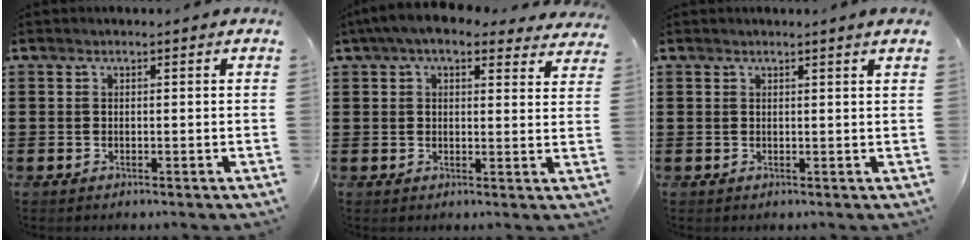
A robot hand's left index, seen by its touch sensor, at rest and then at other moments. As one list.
[{"total": 6.0, "force": [4.8, 1.5, 3.2], "torque": [-0.076, -0.005, 0.088]}, {"total": 1.1, "force": [0.9, -0.3, 0.5], "torque": [-0.010, -0.002, 0.017]}]